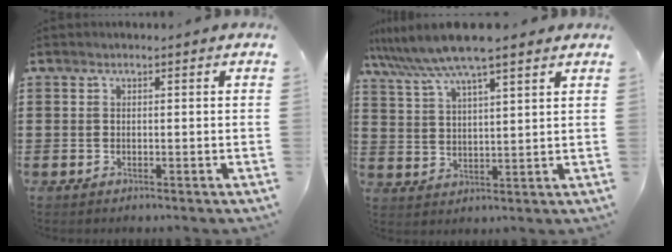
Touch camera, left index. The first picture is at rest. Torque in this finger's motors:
{"motor_torque": [1.11, -1.03, 1.05, 0.21]}